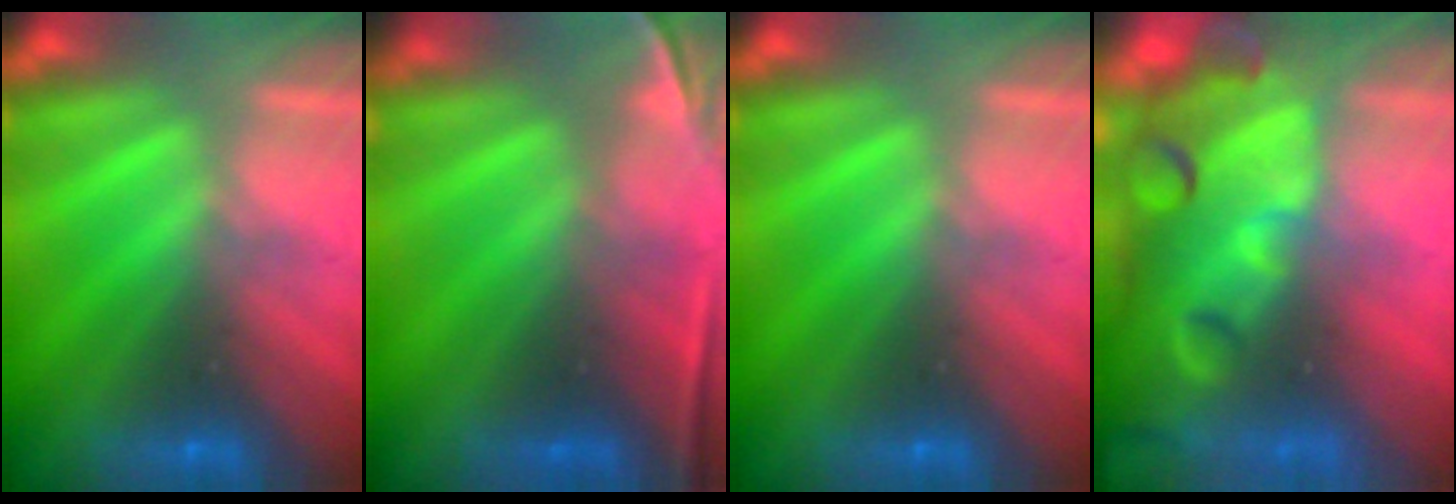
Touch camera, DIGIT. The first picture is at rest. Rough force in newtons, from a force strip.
{"total": 7.6}
{"total": 0.0}
{"total": 5.9}